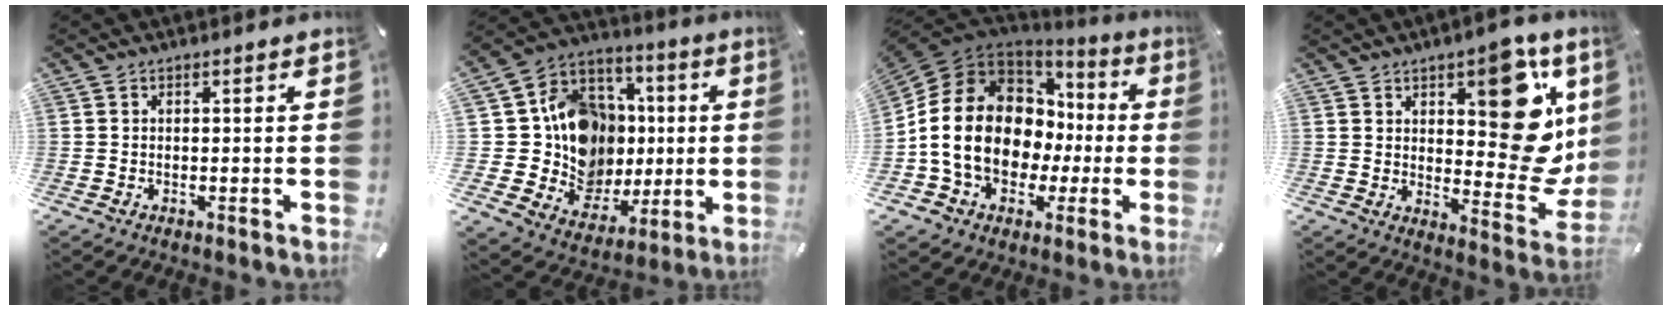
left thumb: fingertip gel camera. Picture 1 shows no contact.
{"total": 16.8, "force": [0.7, 15.2, 7.1], "torque": [-0.147, -0.021, 0.035]}
{"total": 16.7, "force": [-1.0, 13.5, 9.9], "torque": [-0.219, -0.003, -0.019]}
{"total": 19.6, "force": [6.4, 10.1, 15.5], "torque": [-0.166, -0.049, 0.106]}